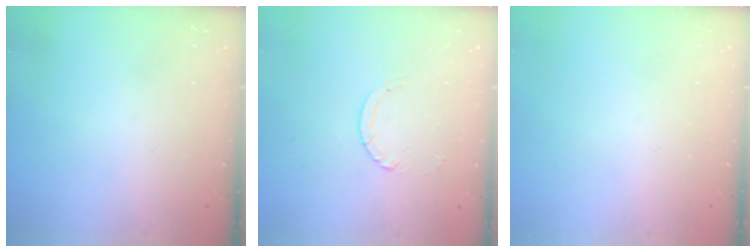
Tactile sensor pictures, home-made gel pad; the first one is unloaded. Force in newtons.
{"total": 2.5, "press": 2.4, "slide": 0.2}
{"total": 0.0}